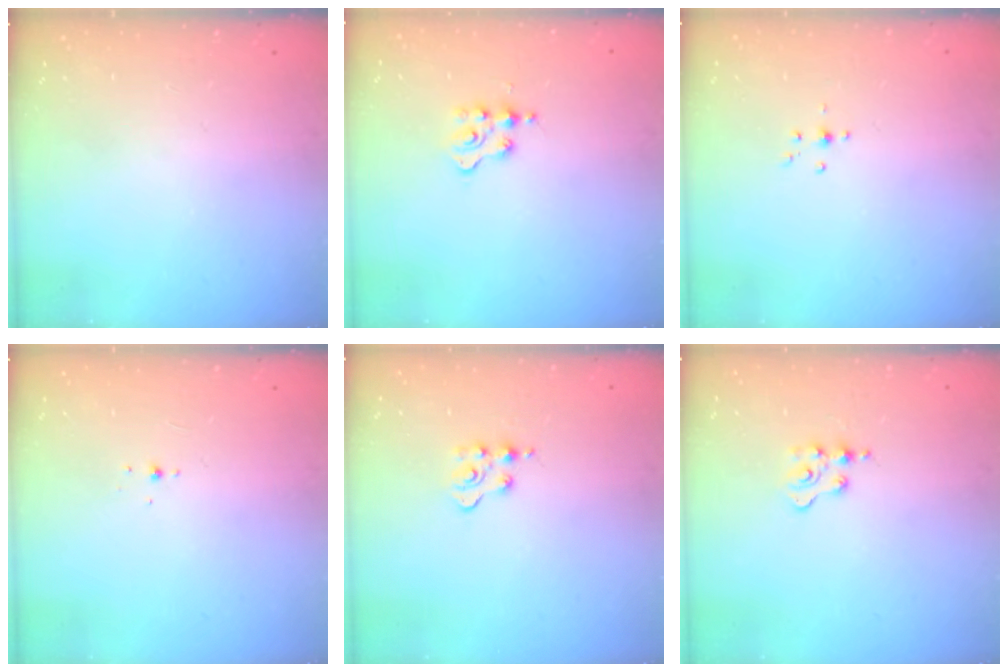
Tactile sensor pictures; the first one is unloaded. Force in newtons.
{"total": 2.3, "press": 2.2, "slide": 0.5}
{"total": 3.0, "press": 2.9, "slide": 0.9}
{"total": 2.0, "press": 1.9, "slide": 0.8}
{"total": 3.0, "press": 3.0, "slide": 0.5}
{"total": 3.1, "press": 3.1, "slide": 0.5}